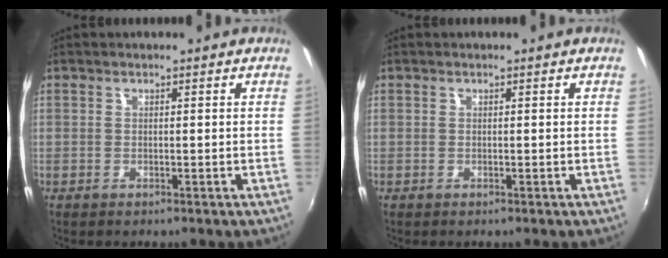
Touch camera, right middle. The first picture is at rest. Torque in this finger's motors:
{"motor_torque": [0.00, 0.00, 0.00, 0.00]}